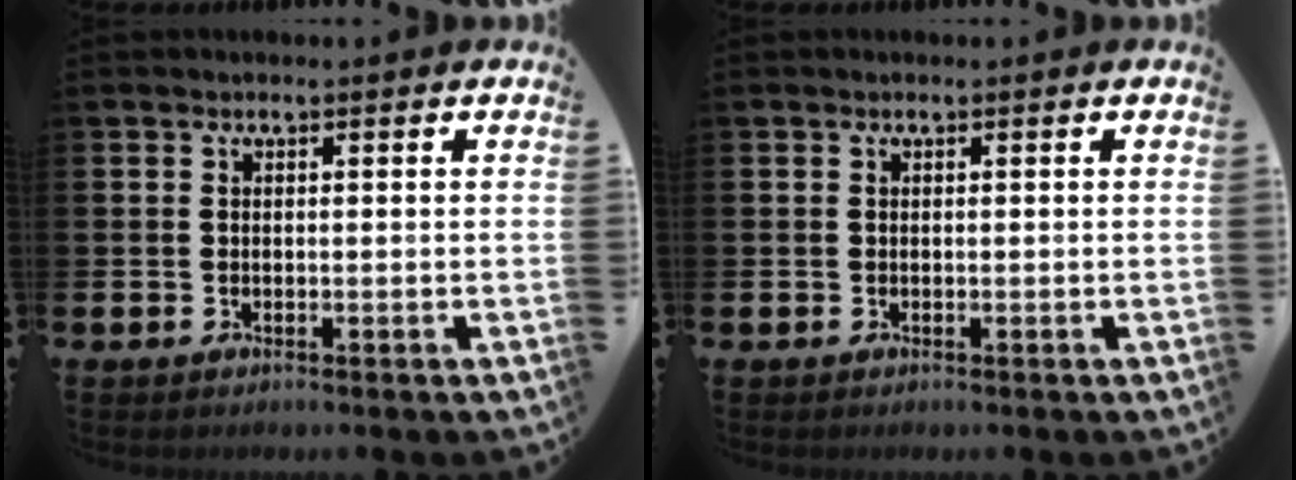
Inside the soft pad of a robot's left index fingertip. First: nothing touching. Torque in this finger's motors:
{"motor_torque": [-0.05, 0.06, 0.00, 0.00]}